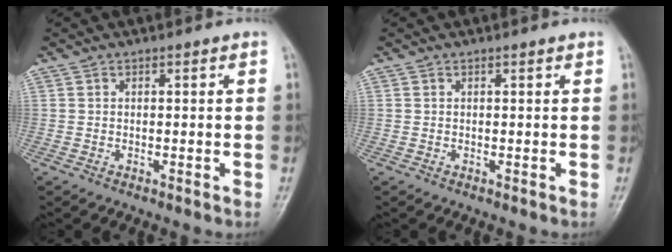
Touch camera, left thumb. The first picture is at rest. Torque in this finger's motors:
{"motor_torque": [-0.02, 0.00, -0.09, -0.04, 0.00]}